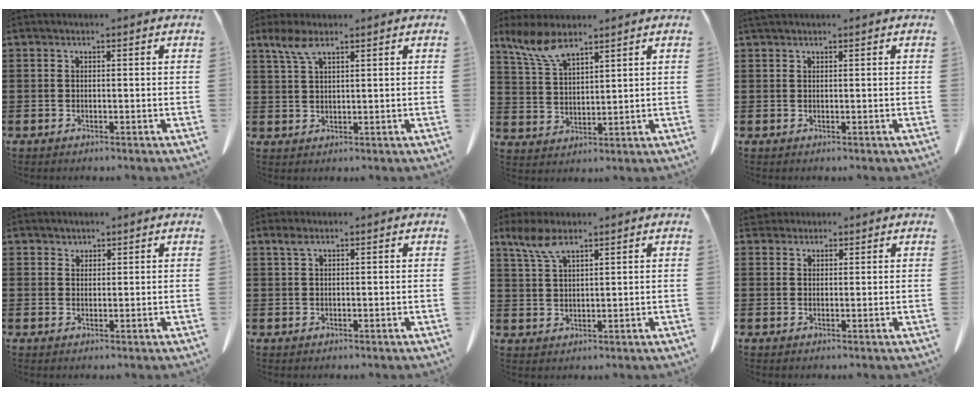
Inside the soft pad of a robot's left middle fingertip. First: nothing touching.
{"total": 4.2, "force": [2.5, 1.2, 3.2], "torque": [-0.079, 0.001, 0.043]}
{"total": 6.6, "force": [4.9, 1.9, 4.1], "torque": [-0.096, -0.007, 0.089]}
{"total": 0.6, "force": [0.5, 0.1, 0.3], "torque": [-0.007, 0.001, 0.011]}
{"total": 1.4, "force": [1.3, 0.5, 0.0], "torque": [-0.003, 0.001, 0.026]}
{"total": 1.5, "force": [0.8, 0.4, 1.2], "torque": [-0.026, 0.002, 0.014]}
{"total": 5.2, "force": [3.3, 1.5, 3.7], "torque": [-0.089, -0.001, 0.057]}
{"total": 2.4, "force": [2.1, 1.2, 0.5], "torque": [-0.008, 0.003, 0.039]}